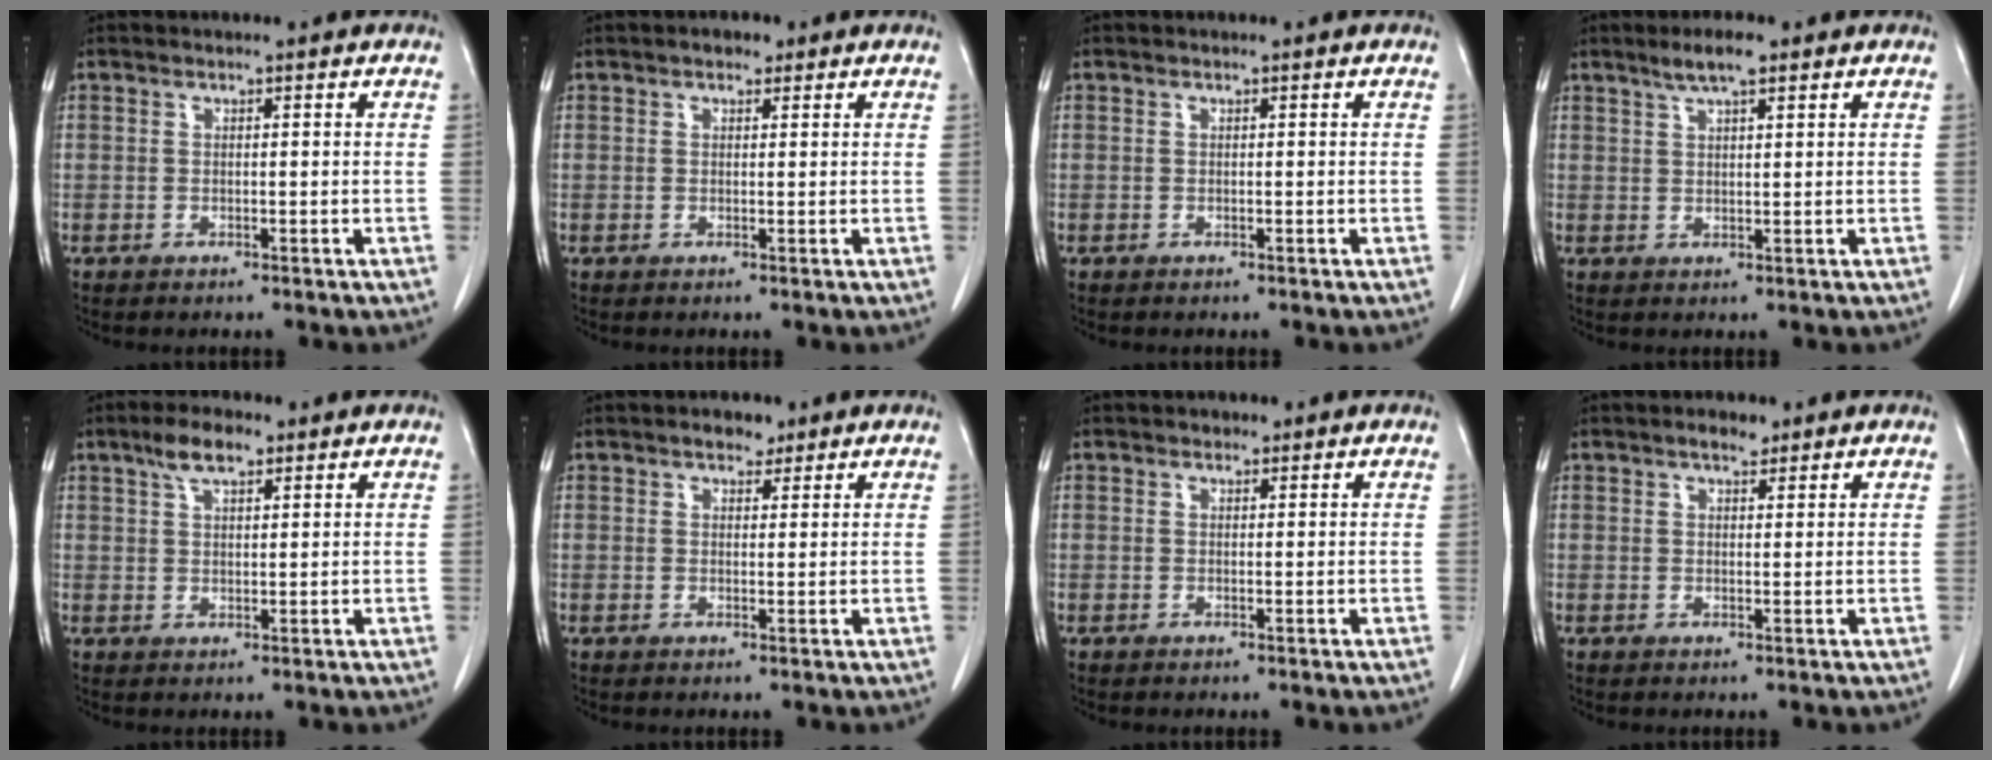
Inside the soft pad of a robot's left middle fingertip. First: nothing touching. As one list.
[{"total": 1.5, "force": [1.0, 0.8, 0.8], "torque": [-0.015, 0.004, 0.012]}, {"total": 0.0}, {"total": 3.9, "force": [2.7, 0.5, 2.7], "torque": [-0.056, 0.006, 0.048]}, {"total": 5.9, "force": [3.8, 2.0, 4.1], "torque": [-0.082, 0.013, 0.067]}, {"total": 2.3, "force": [1.6, 1.3, 0.9], "torque": [-0.016, 0.003, 0.022]}, {"total": 0.7, "force": [0.6, 0.5, 0.1], "torque": [-0.005, -0.001, 0.005]}, {"total": 2.0, "force": [1.5, 0.8, 1.0], "torque": [-0.021, 0.002, 0.021]}]